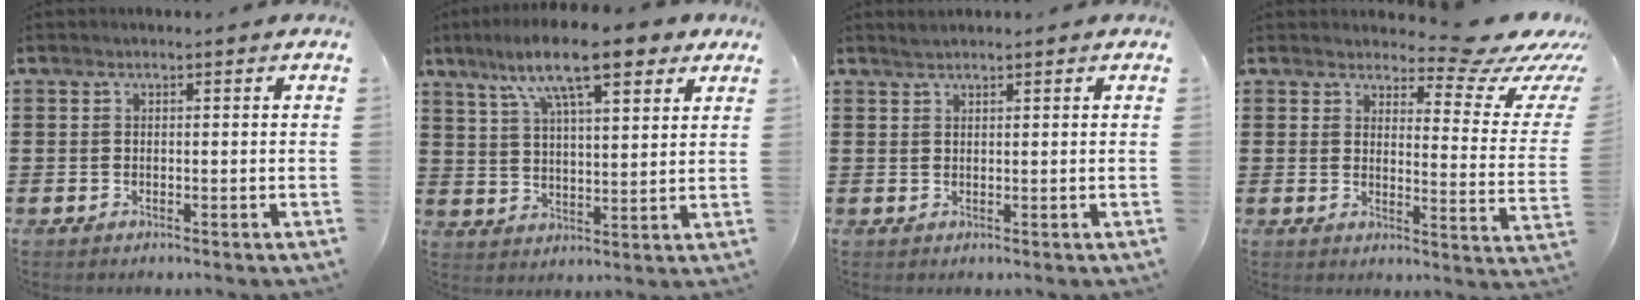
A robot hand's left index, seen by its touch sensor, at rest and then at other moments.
{"total": 12.5, "force": [8.4, 2.8, 8.8], "torque": [-0.175, -0.012, 0.144]}
{"total": 1.2, "force": [1.1, 0.1, 0.3], "torque": [-0.008, 0.001, 0.021]}
{"total": 8.5, "force": [7.2, 1.6, 4.2], "torque": [-0.070, -0.053, 0.120]}